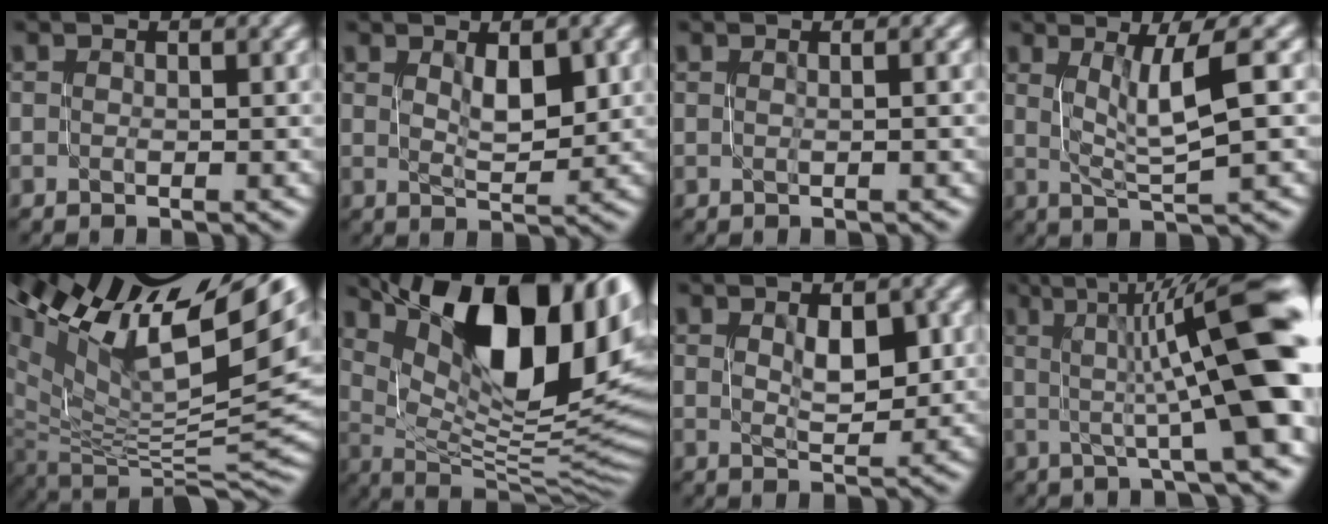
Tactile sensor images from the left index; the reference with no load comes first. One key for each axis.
{"total": 2.9, "fx": 1.0, "fy": 1.1, "fz": 2.5, "tx": -0.044, "ty": -0.003, "tz": 0.022}
{"total": 0.6, "fx": 0.0, "fy": 0.3, "fz": 0.6, "tx": -0.003, "ty": 0.002, "tz": -0.004}
{"total": 4.4, "fx": 1.3, "fy": 0.7, "fz": 4.1, "tx": -0.071, "ty": -0.001, "tz": 0.026}
{"total": 15.5, "fx": 7.9, "fy": 6.3, "fz": 11.7, "tx": -0.212, "ty": 0.018, "tz": 0.157}
{"total": 16.5, "fx": 7.1, "fy": 6.9, "fz": 13.2, "tx": -0.189, "ty": 0.023, "tz": 0.125}
{"total": 3.0, "fx": 0.9, "fy": 1.4, "fz": 2.5, "tx": -0.043, "ty": -0.002, "tz": 0.019}
{"total": 12.1, "fx": 1.5, "fy": 2.4, "fz": 11.8, "tx": -0.154, "ty": 0.022, "tz": 0.022}